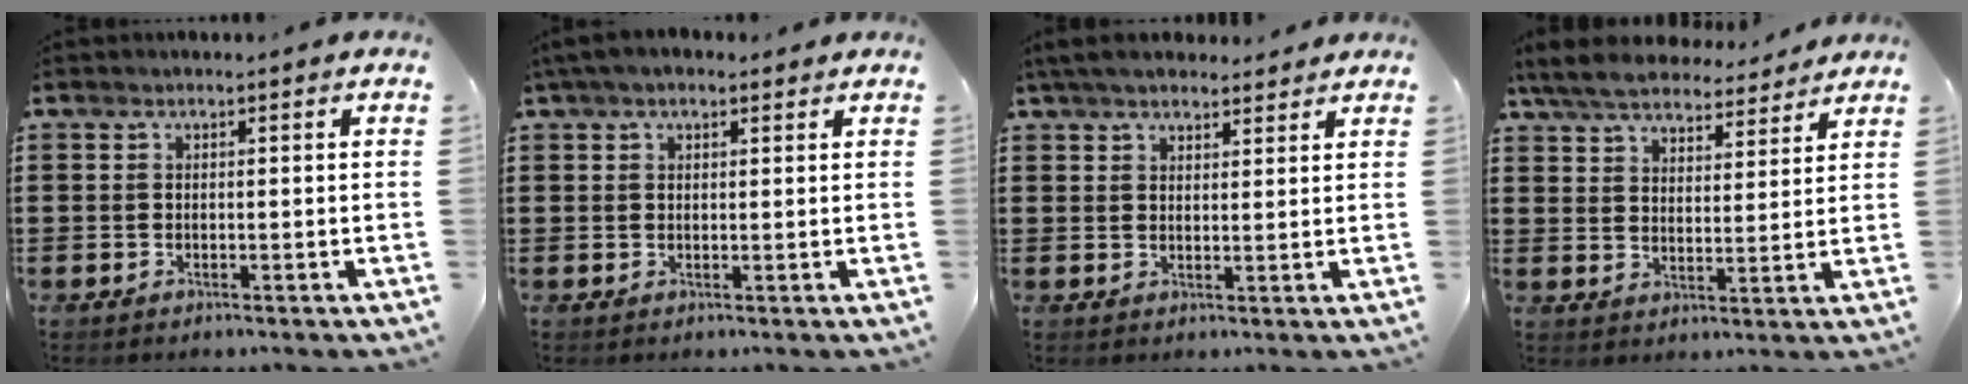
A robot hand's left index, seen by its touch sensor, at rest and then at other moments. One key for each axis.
{"total": 2.8, "fx": 1.9, "fy": 1.2, "fz": 1.7, "tx": -0.037, "ty": 0.008, "tz": 0.035}
{"total": 4.4, "fx": 3.9, "fy": 1.2, "fz": 1.6, "tx": -0.042, "ty": -0.001, "tz": 0.074}
{"total": 6.6, "fx": 6.1, "fy": 1.3, "fz": 2.0, "tx": -0.066, "ty": -0.026, "tz": 0.109}